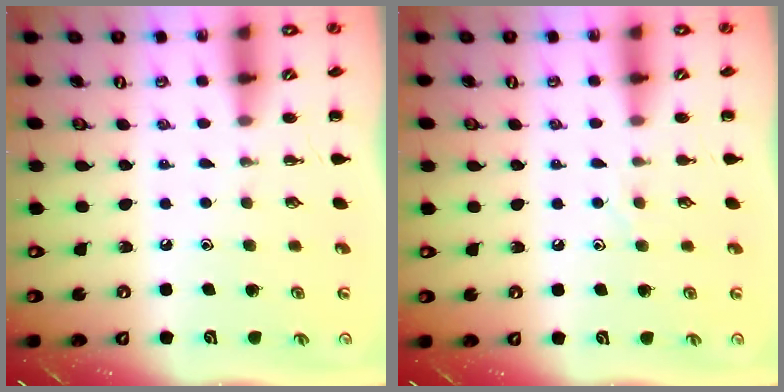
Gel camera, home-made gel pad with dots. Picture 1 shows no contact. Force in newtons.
{"total": 4.8, "press": 4.6, "slide": 1.0}